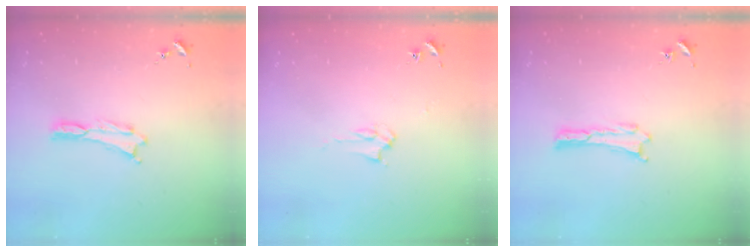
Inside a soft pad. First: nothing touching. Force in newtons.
{"total": 2.8, "press": 2.8, "slide": 0.4}
{"total": 0.0}